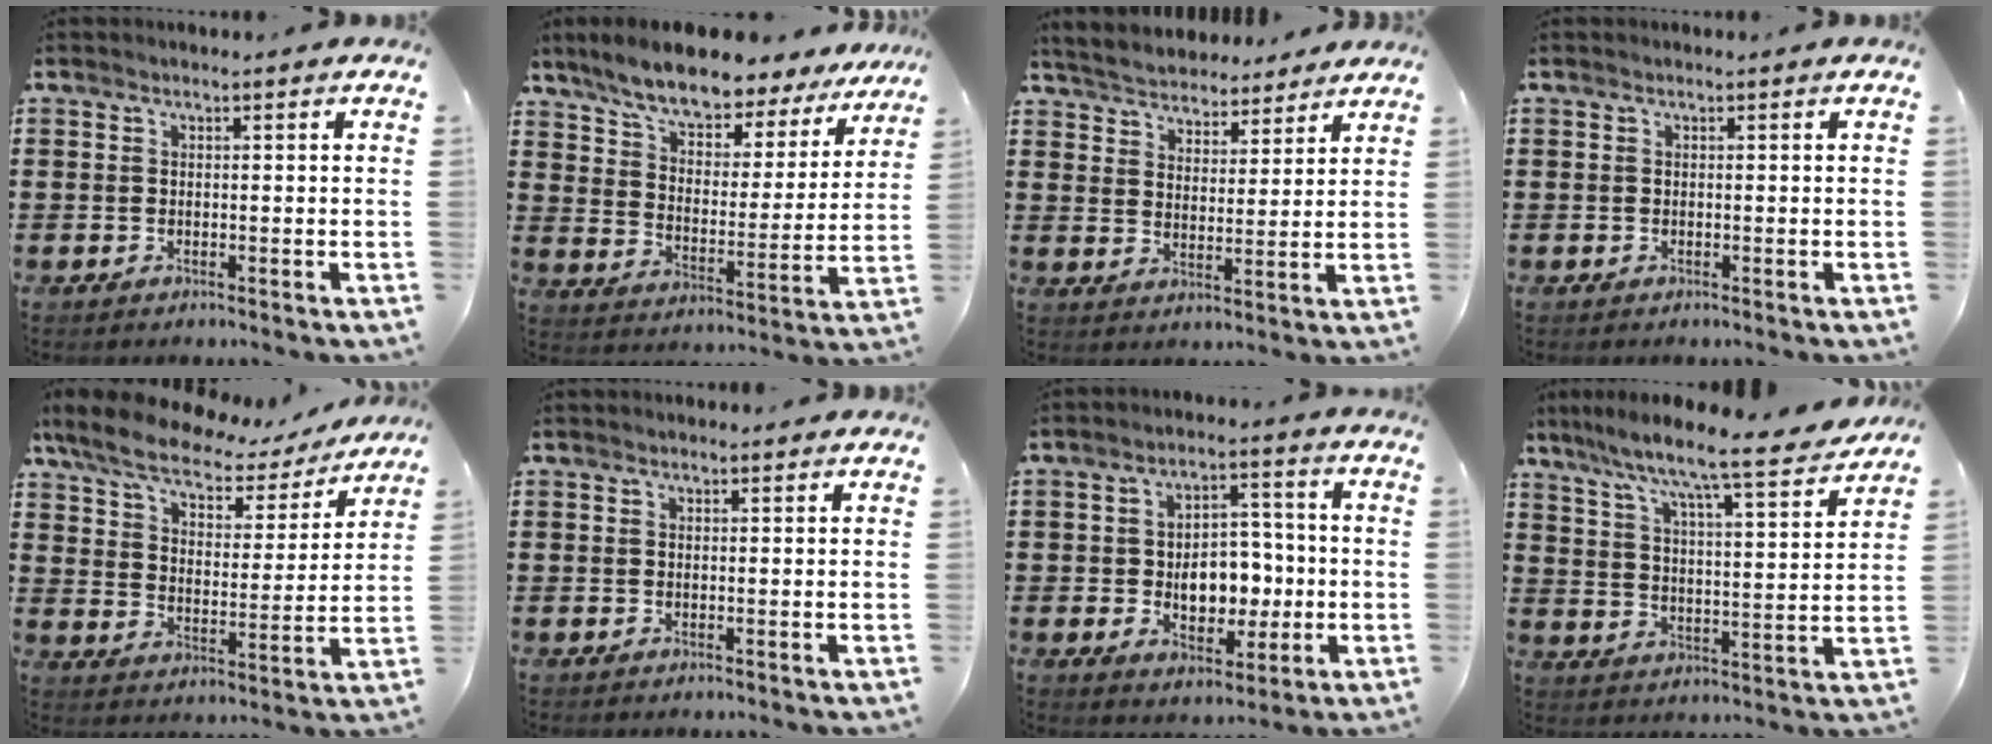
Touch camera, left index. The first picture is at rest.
{"total": 8.6, "force": [7.6, 1.4, 3.6], "torque": [-0.105, -0.041, 0.130]}
{"total": 4.5, "force": [4.4, 0.6, -0.2], "torque": [-0.021, -0.024, 0.077]}
{"total": 0.0}
{"total": 7.5, "force": [6.2, 2.2, 3.6], "torque": [-0.097, -0.028, 0.105]}
{"total": 0.6, "force": [0.5, 0.1, 0.2], "torque": [-0.005, 0.000, 0.010]}
{"total": 8.3, "force": [-0.8, 5.6, 6.1], "torque": [-0.093, 0.009, -0.017]}
{"total": 7.1, "force": [6.3, -0.5, 3.2], "torque": [-0.090, -0.052, 0.097]}